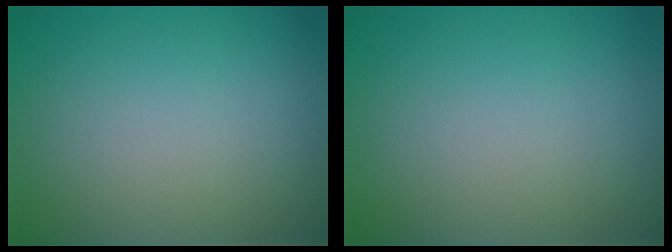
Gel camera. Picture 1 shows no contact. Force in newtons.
{"total": 0.0}